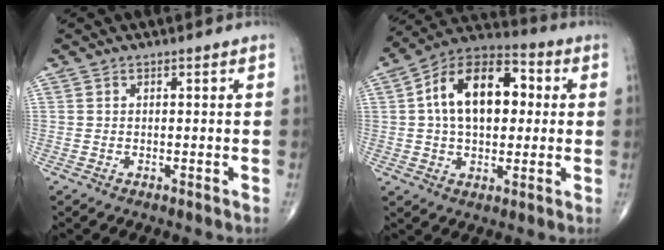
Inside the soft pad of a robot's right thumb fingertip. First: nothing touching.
{"total": 17.4, "force": [2.7, 10.4, 13.7], "torque": [-0.204, 0.025, 0.036]}